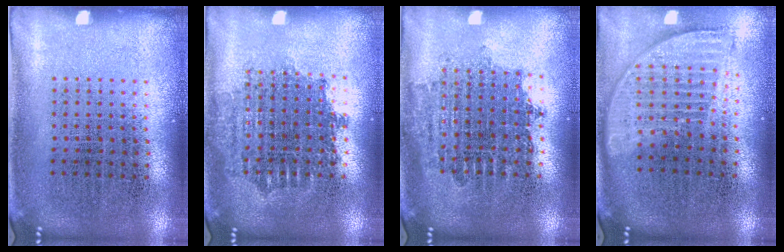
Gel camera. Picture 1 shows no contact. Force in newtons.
{"total": 1.6, "press": 1.3, "slide": 1.0}
{"total": 1.8, "press": 1.4, "slide": 1.1}
{"total": 1.8, "press": 1.5, "slide": 0.9}